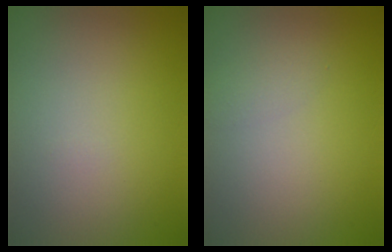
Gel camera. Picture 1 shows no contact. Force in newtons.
{"total": 1.0, "press": 1.0, "slide": 0.1}